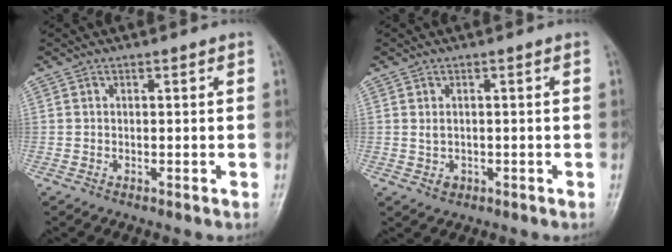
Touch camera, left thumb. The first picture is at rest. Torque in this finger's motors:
{"motor_torque": [0.03, 0.03, 0.16, 0.16, 0.00]}